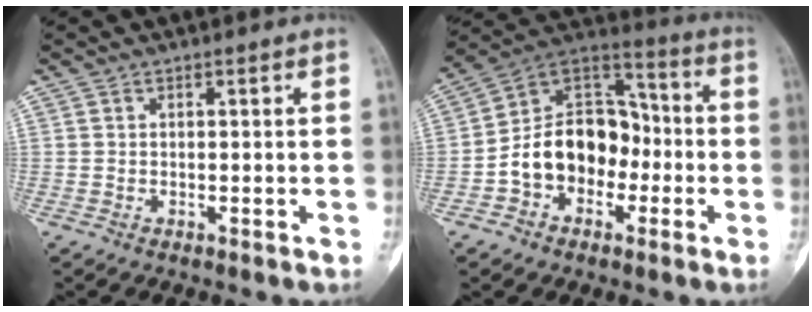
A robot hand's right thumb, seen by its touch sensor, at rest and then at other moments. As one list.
[{"total": 16.1, "force": [-3.6, 11.9, 10.3], "torque": [-0.127, 0.057, -0.070]}]